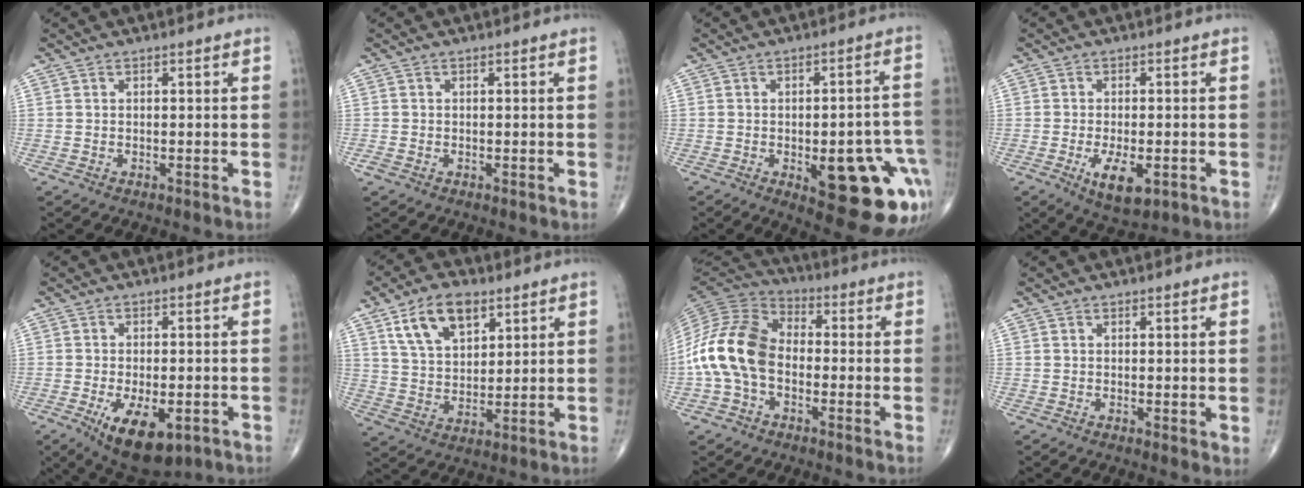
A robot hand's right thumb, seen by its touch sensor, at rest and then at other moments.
{"total": 1.2, "force": [-0.4, 0.8, 0.7], "torque": [-0.016, -0.003, -0.009]}
{"total": 19.5, "force": [-6.5, 7.7, 16.6], "torque": [-0.143, 0.025, -0.059]}
{"total": 7.1, "force": [-2.4, 3.1, 6.0], "torque": [-0.100, -0.009, -0.032]}
{"total": 11.4, "force": [-4.6, 5.4, 8.9], "torque": [-0.138, -0.006, -0.060]}
{"total": 11.8, "force": [6.1, 6.6, 7.6], "torque": [-0.115, -0.022, 0.117]}
{"total": 14.8, "force": [-2.5, 10.0, 10.6], "torque": [-0.211, 0.037, -0.058]}
{"total": 1.6, "force": [0.2, 0.6, 1.4], "torque": [-0.024, -0.008, 0.000]}